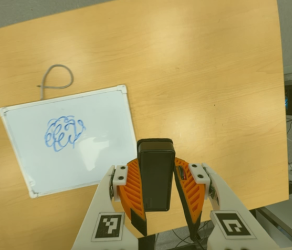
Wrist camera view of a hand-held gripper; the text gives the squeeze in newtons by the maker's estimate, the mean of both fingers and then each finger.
{"total": 8.0, "left": 6.6, "right": 9.4}